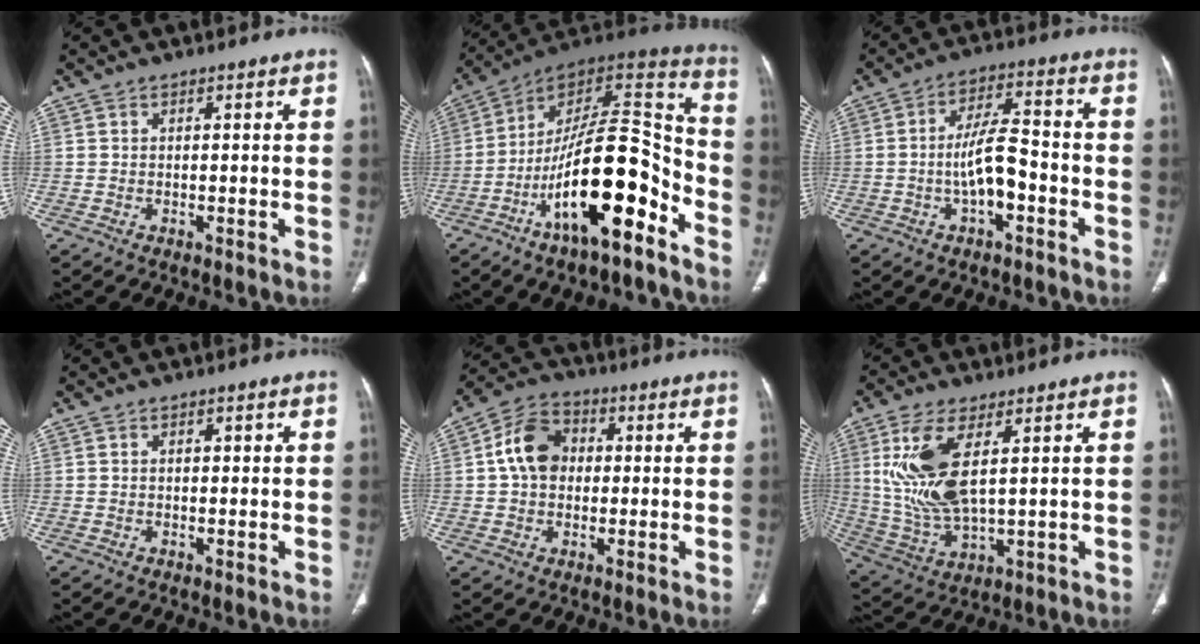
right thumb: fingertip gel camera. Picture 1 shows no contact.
{"total": 24.1, "force": [-11.5, 8.3, 19.5], "torque": [-0.325, 0.082, -0.189]}
{"total": 8.9, "force": [-2.4, 3.6, 7.8], "torque": [-0.139, 0.032, -0.045]}
{"total": 1.1, "force": [0.3, 0.7, 0.7], "torque": [-0.009, 0.000, 0.006]}
{"total": 9.5, "force": [1.1, 7.3, 5.9], "torque": [-0.089, 0.020, 0.010]}
{"total": 14.2, "force": [3.8, 6.0, 12.4], "torque": [-0.268, -0.018, 0.088]}